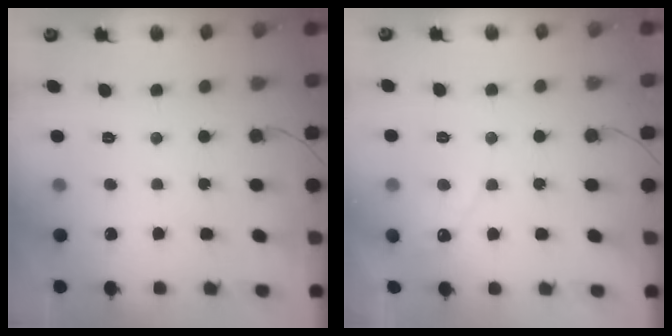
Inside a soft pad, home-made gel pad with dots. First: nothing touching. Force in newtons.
{"total": 4.3, "press": 4.3, "slide": 0.2}